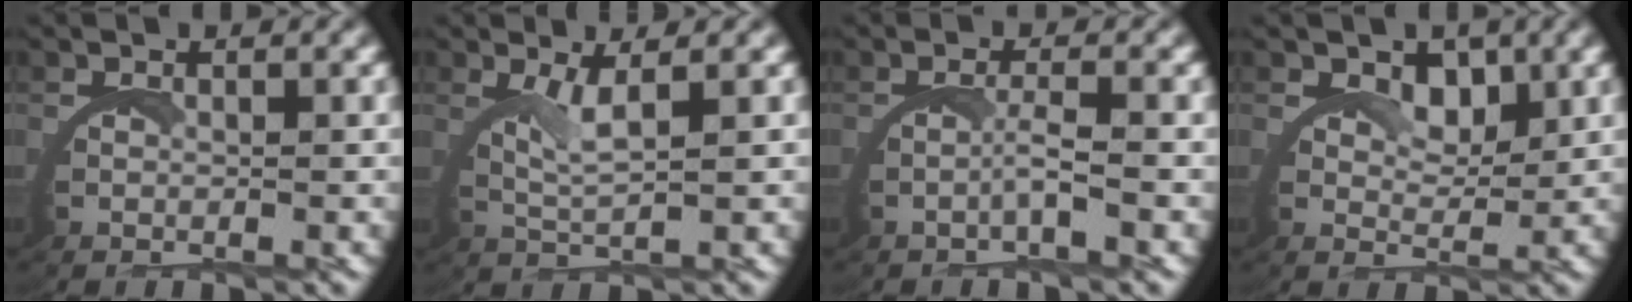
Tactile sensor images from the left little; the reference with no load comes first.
{"total": 2.5, "force": [1.5, -0.5, 1.9], "torque": [-0.041, -0.010, 0.032]}
{"total": 1.6, "force": [-0.5, -0.8, 1.2], "torque": [-0.034, -0.005, -0.009]}
{"total": 2.3, "force": [2.1, 0.4, 0.8], "torque": [-0.013, -0.014, 0.040]}